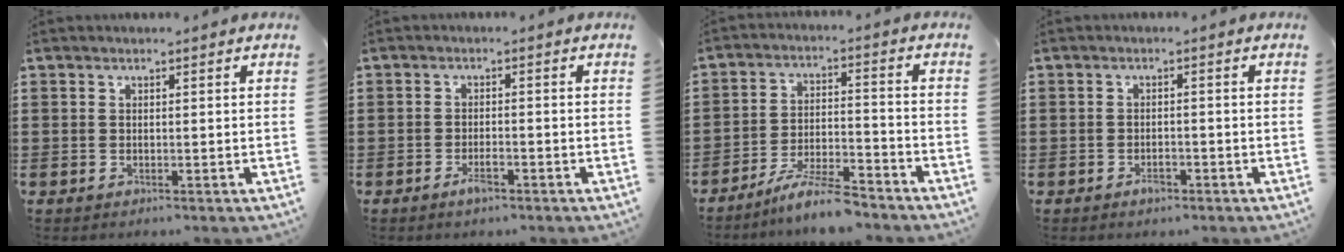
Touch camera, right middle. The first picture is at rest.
{"total": 2.6, "force": [-1.5, 0.7, 1.9], "torque": [-0.040, -0.001, -0.030]}
{"total": 7.7, "force": [-6.9, 0.4, 3.3], "torque": [-0.067, 0.001, -0.130]}
{"total": 1.7, "force": [-1.2, 0.6, 1.0], "torque": [-0.020, -0.001, -0.023]}